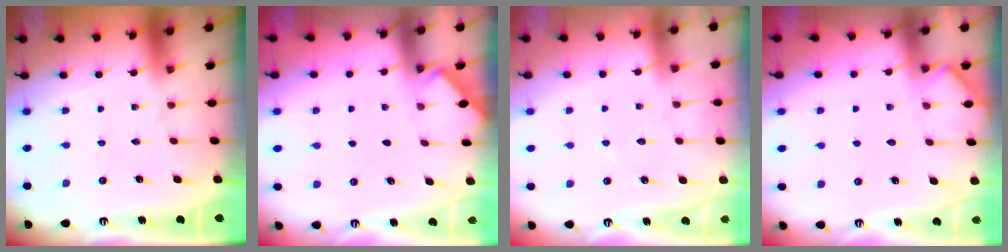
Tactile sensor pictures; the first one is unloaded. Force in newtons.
{"total": 2.8, "press": 2.7, "slide": 0.4}
{"total": 3.7, "press": 3.7, "slide": 0.5}
{"total": 3.9, "press": 3.9, "slide": 0.5}